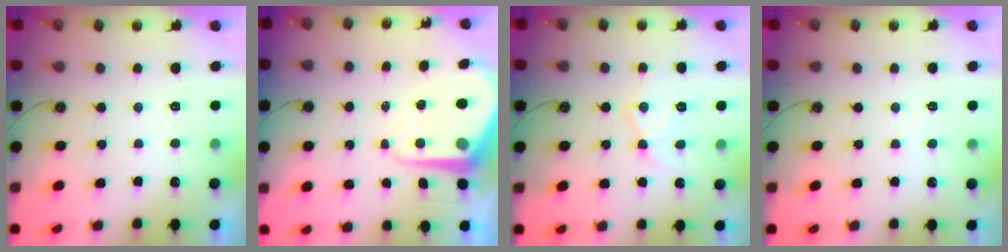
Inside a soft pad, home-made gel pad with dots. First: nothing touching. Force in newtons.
{"total": 8.4, "press": 8.4, "slide": 0.7}
{"total": 10.7, "press": 10.7, "slide": 0.7}
{"total": 1.8, "press": 1.8, "slide": 0.4}